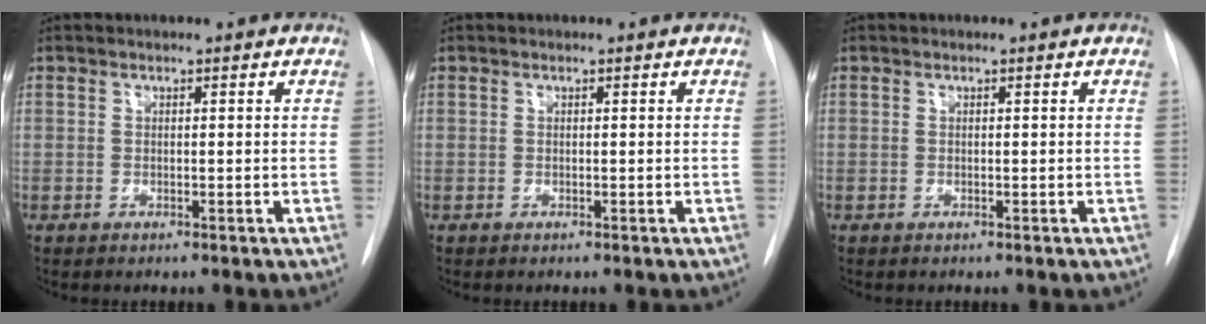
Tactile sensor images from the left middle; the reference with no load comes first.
{"total": 0.0}
{"total": 0.0}